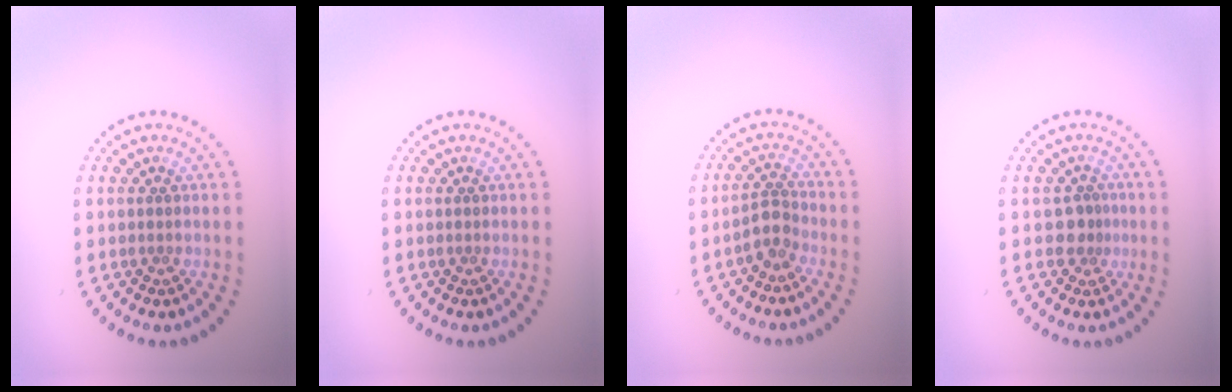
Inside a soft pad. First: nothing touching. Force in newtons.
{"total": 0.0}
{"total": 2.1, "press": 1.7, "slide": 1.2}
{"total": 1.5, "press": 1.1, "slide": 1.1}